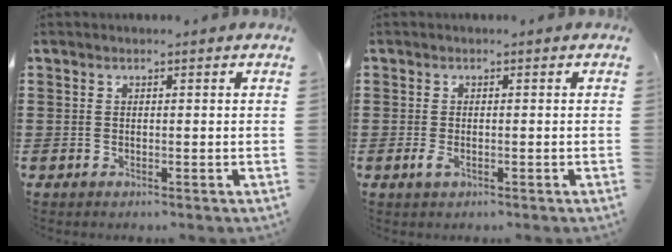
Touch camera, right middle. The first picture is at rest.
{"total": 1.6, "force": [-0.7, 0.8, 1.2], "torque": [-0.039, -0.008, -0.018]}